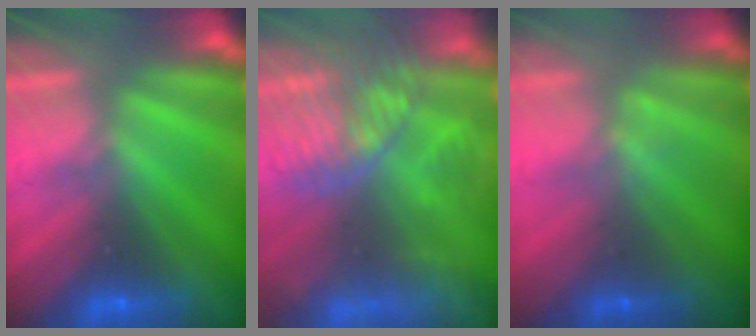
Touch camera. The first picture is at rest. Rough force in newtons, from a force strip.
{"total": 9.1}
{"total": 1.4}